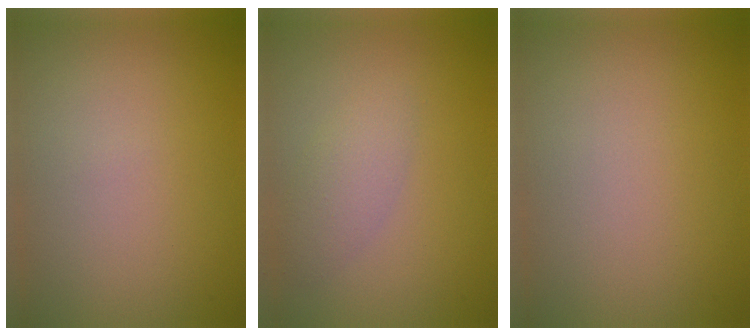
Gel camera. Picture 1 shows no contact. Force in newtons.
{"total": 2.2, "press": 2.2, "slide": 0.1}
{"total": 0.0}